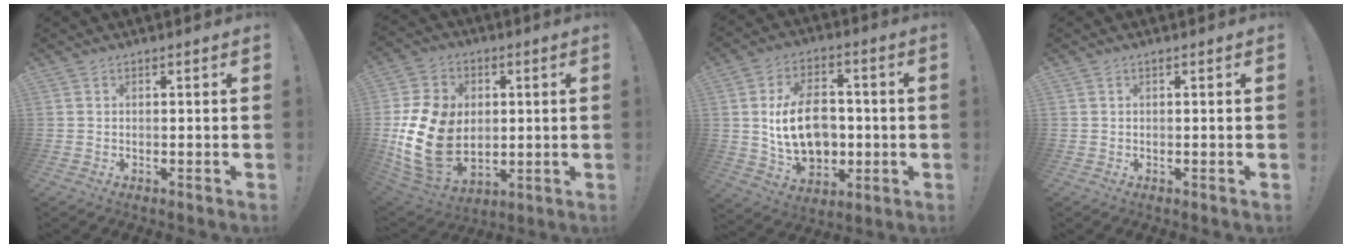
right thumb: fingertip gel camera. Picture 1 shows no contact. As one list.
[{"total": 22.9, "force": [0.8, 18.7, 13.2], "torque": [-0.242, 0.016, 0.045]}, {"total": 17.3, "force": [0.2, 12.3, 12.2], "torque": [-0.226, 0.003, 0.008]}, {"total": 0.0}]